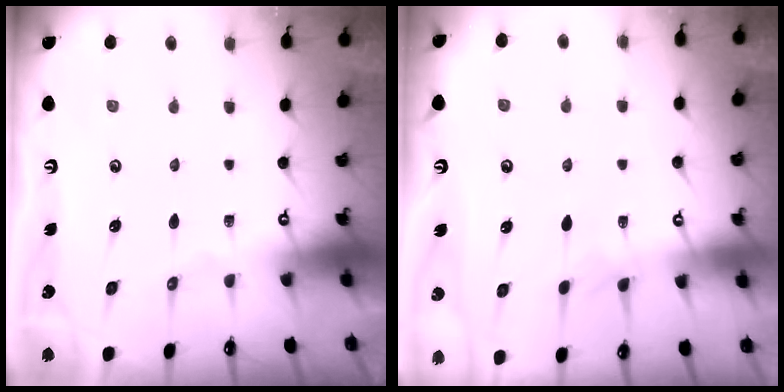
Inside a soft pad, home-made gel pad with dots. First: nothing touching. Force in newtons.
{"total": 1.1, "press": 1.0, "slide": 0.4}